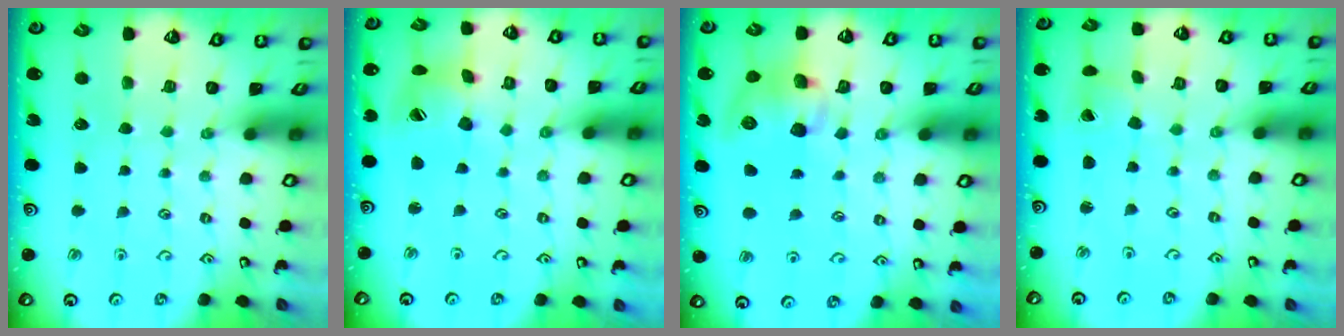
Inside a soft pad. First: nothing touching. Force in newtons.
{"total": 12.3, "press": 12.2, "slide": 1.1}
{"total": 9.9, "press": 9.8, "slide": 1.3}
{"total": 3.5, "press": 3.4, "slide": 0.3}